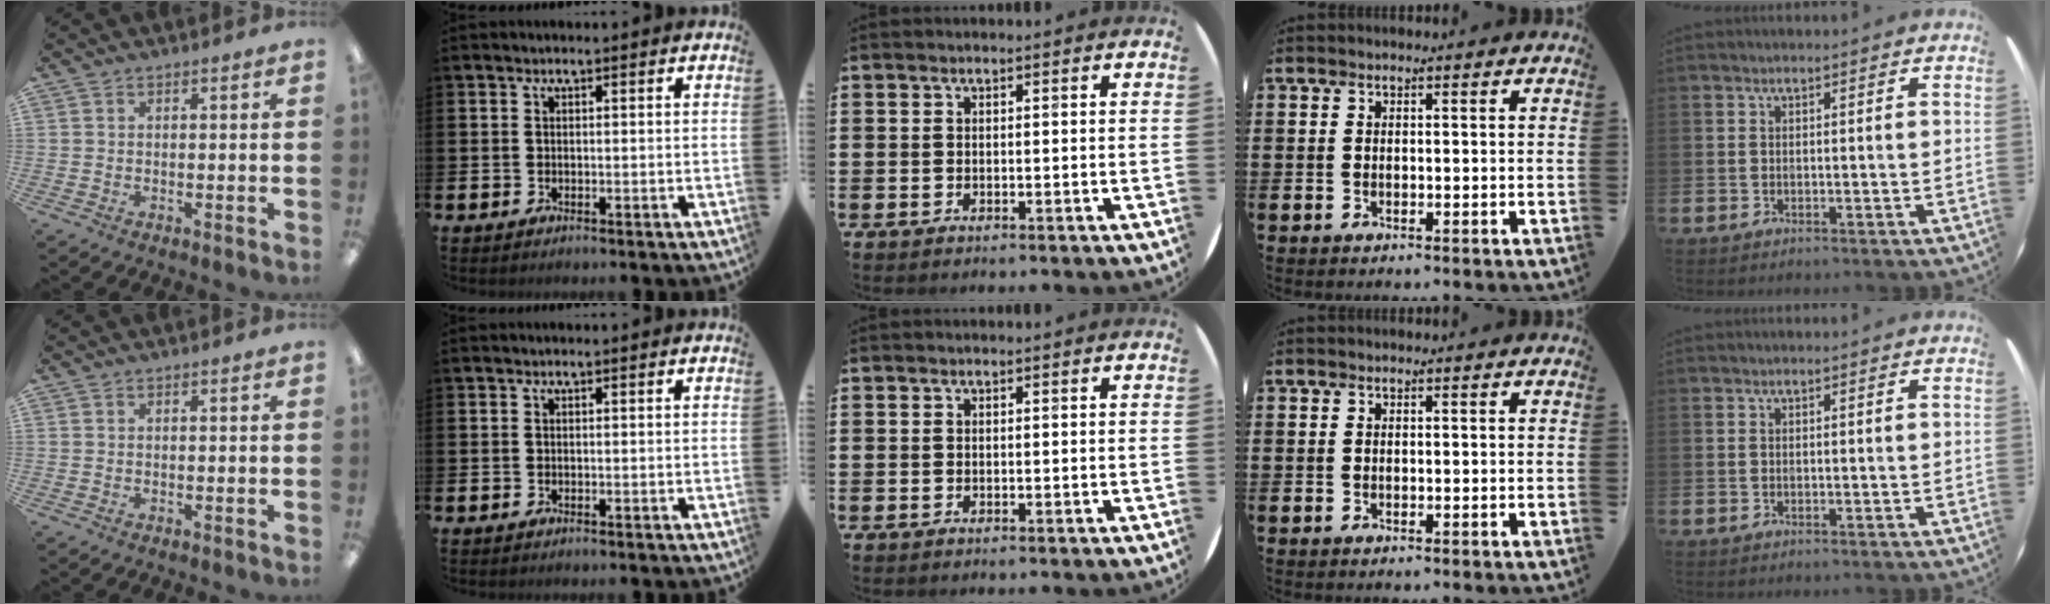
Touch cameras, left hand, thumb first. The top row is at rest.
{}